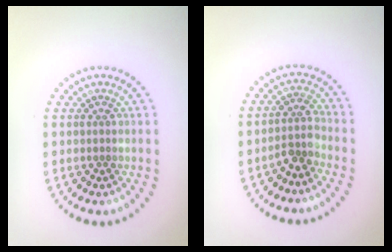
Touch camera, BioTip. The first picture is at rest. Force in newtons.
{"total": 2.5, "press": 2.0, "slide": 1.6}